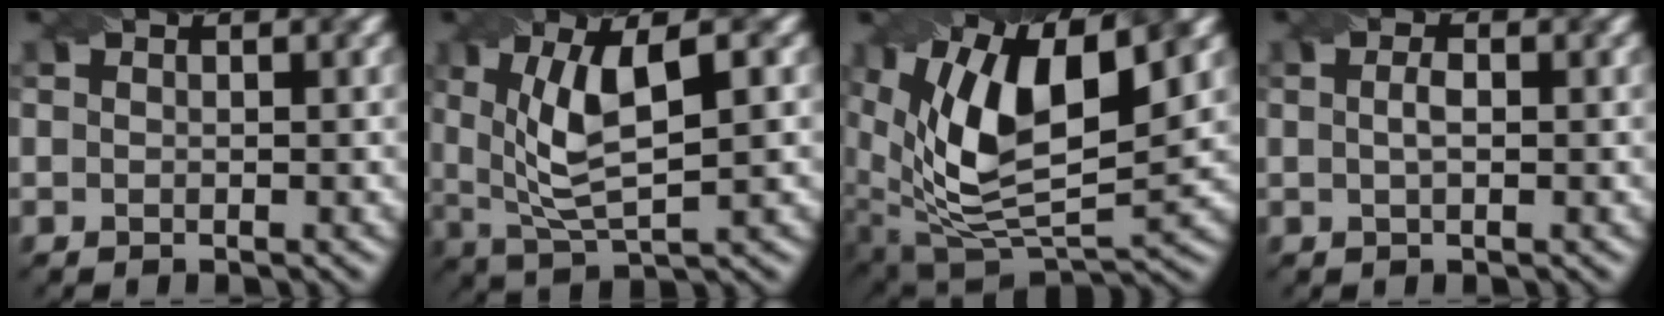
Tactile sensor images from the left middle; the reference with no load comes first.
{"total": 7.3, "force": [1.6, 2.3, 6.8], "torque": [-0.137, -0.001, 0.031]}
{"total": 13.3, "force": [4.4, 6.1, 11.0], "torque": [-0.202, 0.005, 0.081]}
{"total": 1.4, "force": [0.0, 0.5, 1.3], "torque": [-0.028, 0.003, -0.001]}